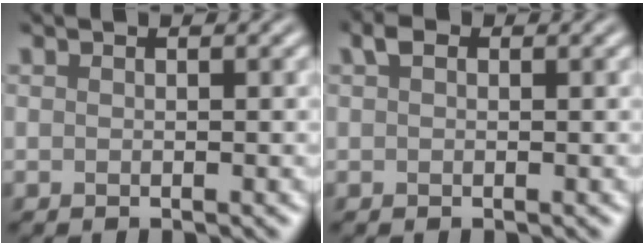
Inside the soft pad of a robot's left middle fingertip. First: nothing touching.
{"total": 1.5, "force": [-0.5, -1.0, -1.0], "torque": [-0.009, -0.011, 0.023]}